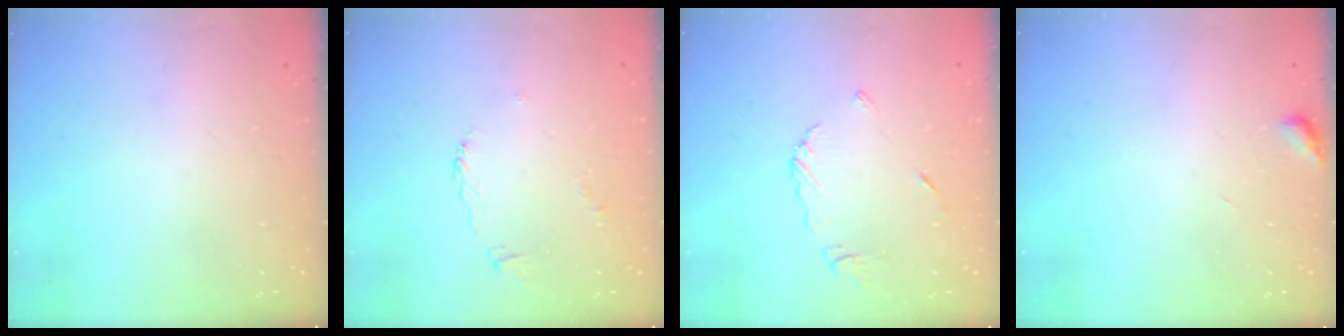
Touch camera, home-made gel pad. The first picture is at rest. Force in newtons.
{"total": 3.2, "press": 3.1, "slide": 0.8}
{"total": 7.1, "press": 7.1, "slide": 0.5}
{"total": 2.6, "press": 2.6, "slide": 0.3}